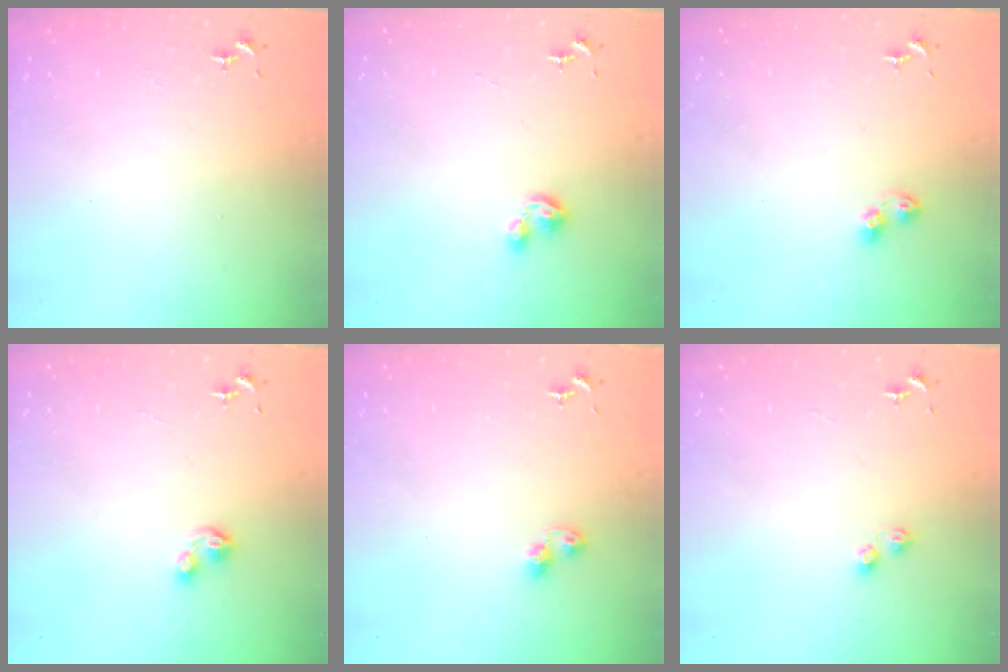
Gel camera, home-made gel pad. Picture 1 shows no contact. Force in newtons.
{"total": 3.2, "press": 3.2, "slide": 0.5}
{"total": 5.3, "press": 5.2, "slide": 0.6}
{"total": 4.2, "press": 4.1, "slide": 0.7}
{"total": 5.8, "press": 5.8, "slide": 0.6}
{"total": 3.0, "press": 2.9, "slide": 0.4}